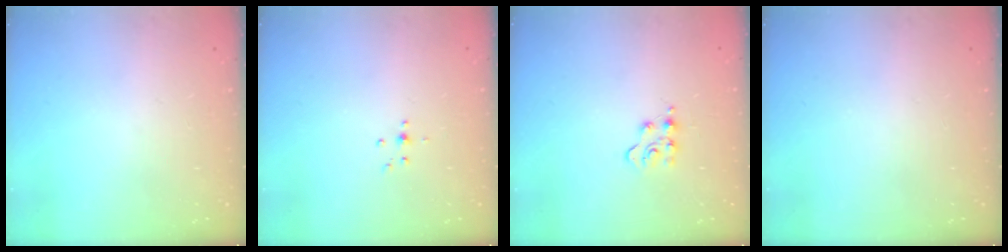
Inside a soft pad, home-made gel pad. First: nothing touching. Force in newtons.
{"total": 3.0, "press": 2.9, "slide": 0.9}
{"total": 4.6, "press": 4.6, "slide": 0.6}
{"total": 0.0}